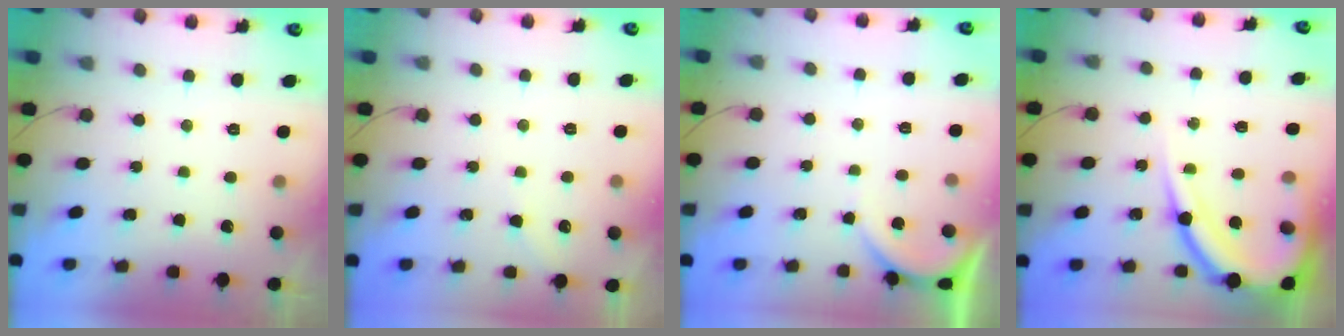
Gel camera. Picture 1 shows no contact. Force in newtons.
{"total": 2.2, "press": 2.2, "slide": 0.3}
{"total": 2.8, "press": 2.8, "slide": 0.5}
{"total": 14.6, "press": 14.5, "slide": 1.5}